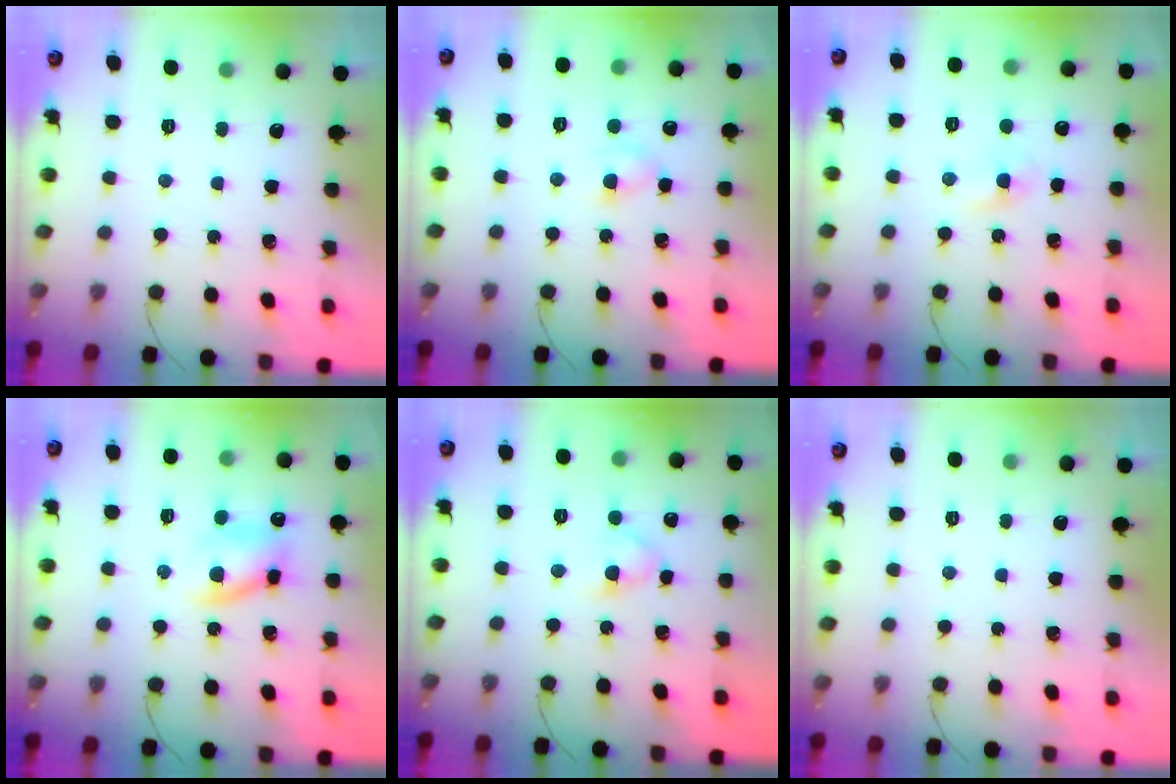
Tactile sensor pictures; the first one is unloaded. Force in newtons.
{"total": 2.9, "press": 2.6, "slide": 1.3}
{"total": 1.2, "press": 1.0, "slide": 0.7}
{"total": 9.6, "press": 9.4, "slide": 2.1}
{"total": 3.5, "press": 3.3, "slide": 1.4}
{"total": 0.0}